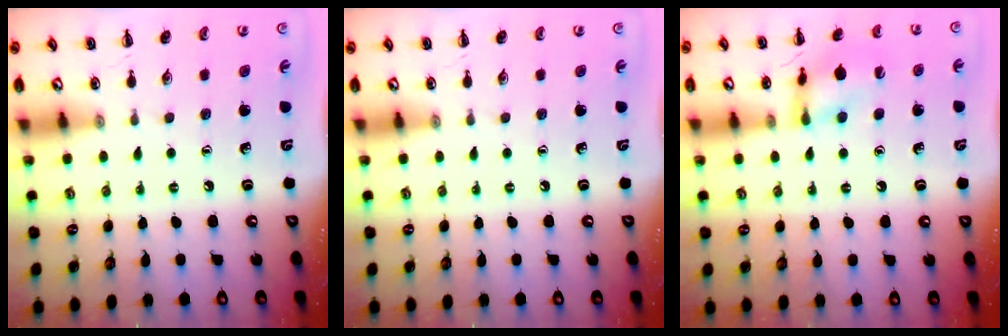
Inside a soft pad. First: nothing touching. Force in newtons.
{"total": 0.0}
{"total": 13.7, "press": 13.6, "slide": 2.0}